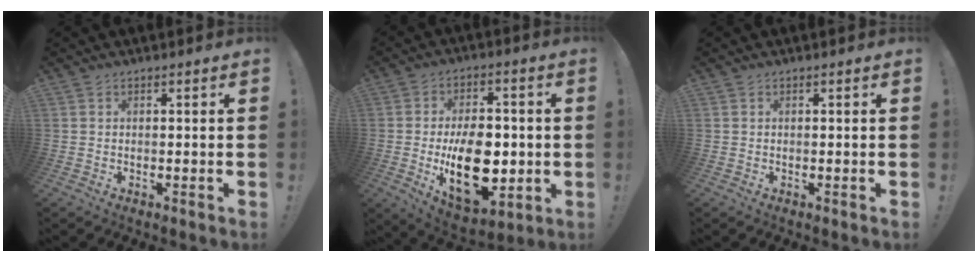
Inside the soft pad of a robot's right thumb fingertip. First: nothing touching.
{"total": 19.9, "force": [-2.7, 12.1, 15.6], "torque": [-0.245, -0.010, -0.035]}
{"total": 0.0}